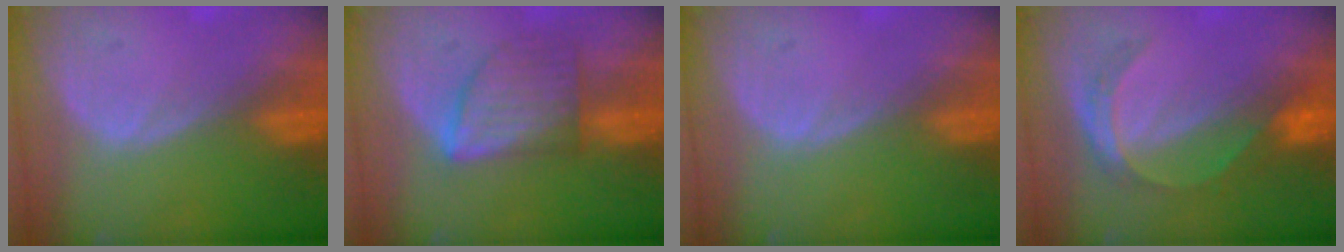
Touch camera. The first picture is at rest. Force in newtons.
{"total": 6.5, "press": 6.5, "slide": 0.1}
{"total": 0.0}
{"total": 5.3, "press": 5.0, "slide": 1.8}